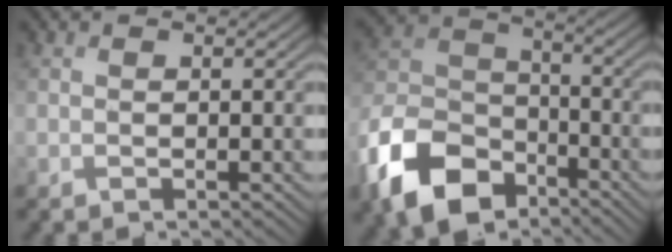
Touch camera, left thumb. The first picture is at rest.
{"total": 13.2, "force": [-8.5, 7.9, 6.3], "torque": [-0.156, -0.021, -0.185]}